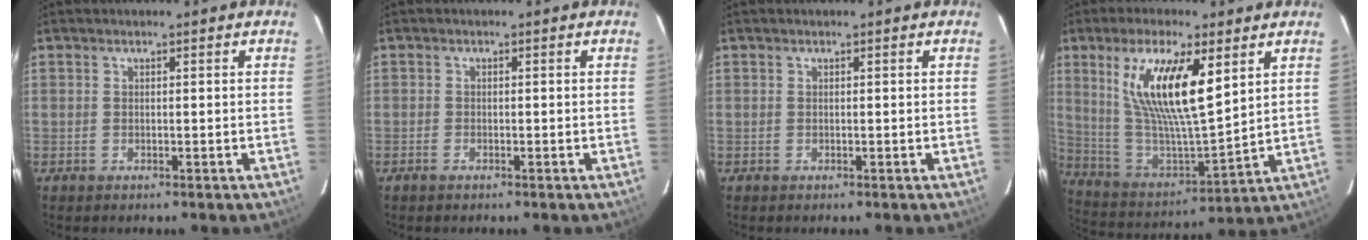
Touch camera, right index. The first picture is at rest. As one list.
[{"total": 1.0, "force": [-0.8, 0.5, 0.4], "torque": [-0.011, -0.001, -0.018]}, {"total": 0.0}, {"total": 18.1, "force": [7.4, 5.3, 15.6], "torque": [-0.294, -0.003, 0.148]}]